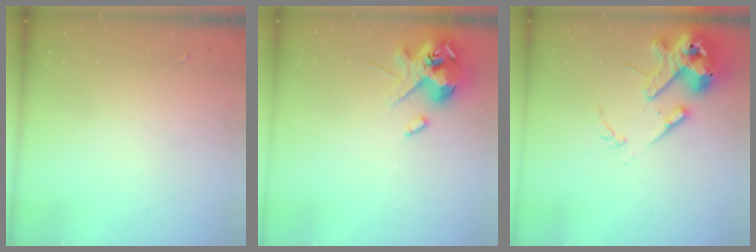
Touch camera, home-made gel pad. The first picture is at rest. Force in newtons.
{"total": 14.7, "press": 14.5, "slide": 2.1}
{"total": 16.3, "press": 16.0, "slide": 2.6}